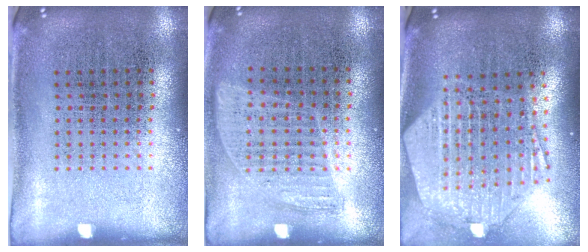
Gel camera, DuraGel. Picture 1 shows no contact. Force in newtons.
{"total": 0.9, "press": 0.8, "slide": 0.4}
{"total": 2.8, "press": 2.2, "slide": 1.7}